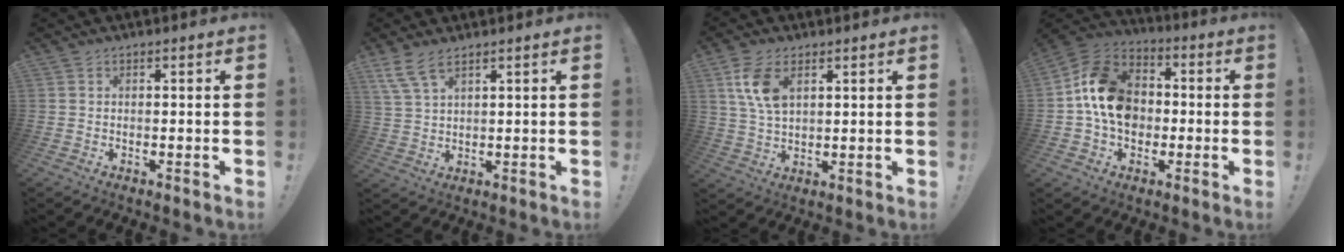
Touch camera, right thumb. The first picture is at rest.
{"total": 6.6, "force": [4.8, 2.1, 4.0], "torque": [-0.081, -0.018, 0.093]}
{"total": 9.2, "force": [3.9, 5.1, 6.5], "torque": [-0.130, -0.008, 0.074]}
{"total": 17.0, "force": [0.2, 13.7, 10.1], "torque": [-0.155, 0.017, 0.009]}